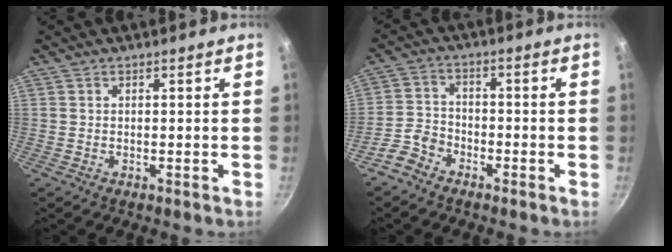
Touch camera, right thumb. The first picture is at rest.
{"total": 5.3, "force": [-3.7, 3.4, 1.6], "torque": [-0.024, 0.036, -0.079]}